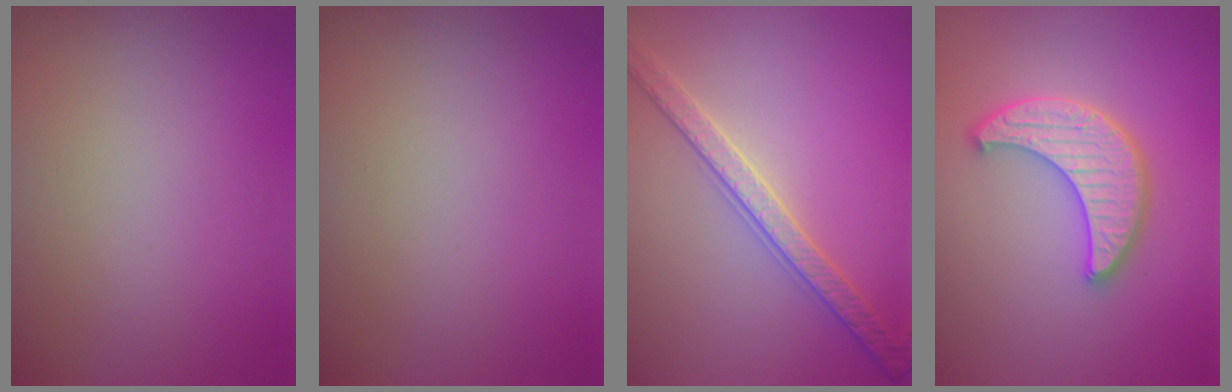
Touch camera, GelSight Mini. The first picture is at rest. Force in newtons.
{"total": 0.0}
{"total": 3.3, "press": 3.3, "slide": 0.3}
{"total": 4.6, "press": 4.0, "slide": 2.3}